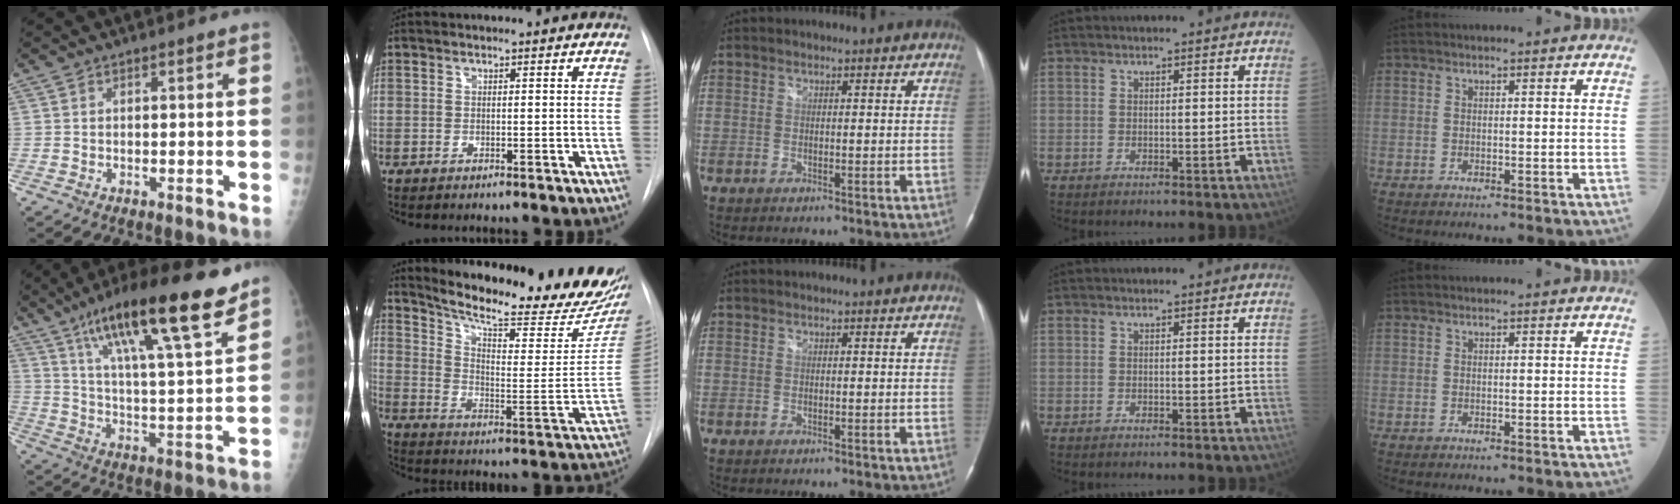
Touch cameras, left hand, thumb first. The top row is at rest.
{"thumb": {"total": 22.7, "force": [14.7, 4.0, 16.8], "torque": [-0.260, -0.049, 0.244]}, "index": {"total": 26.6, "force": [23.2, 4.8, 12.1], "torque": [-0.188, -0.077, 0.299]}}